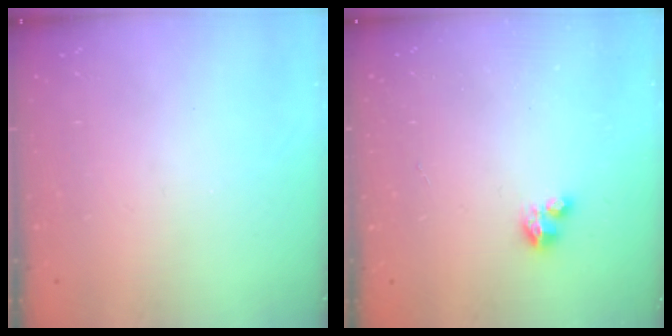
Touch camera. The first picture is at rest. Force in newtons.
{"total": 2.9, "press": 2.9, "slide": 0.2}